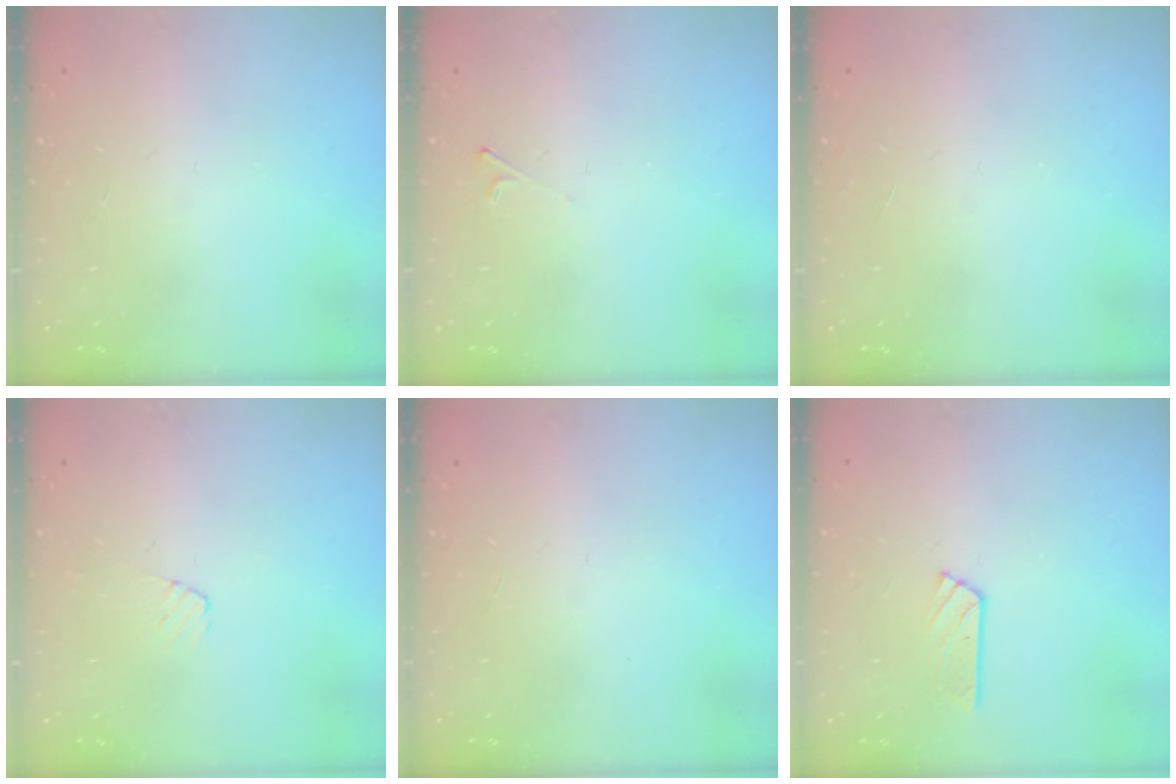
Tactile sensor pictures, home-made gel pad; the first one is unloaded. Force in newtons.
{"total": 1.9, "press": 1.9, "slide": 0.4}
{"total": 0.0}
{"total": 3.9, "press": 3.9, "slide": 0.4}
{"total": 0.0}
{"total": 3.0, "press": 3.0, "slide": 0.3}